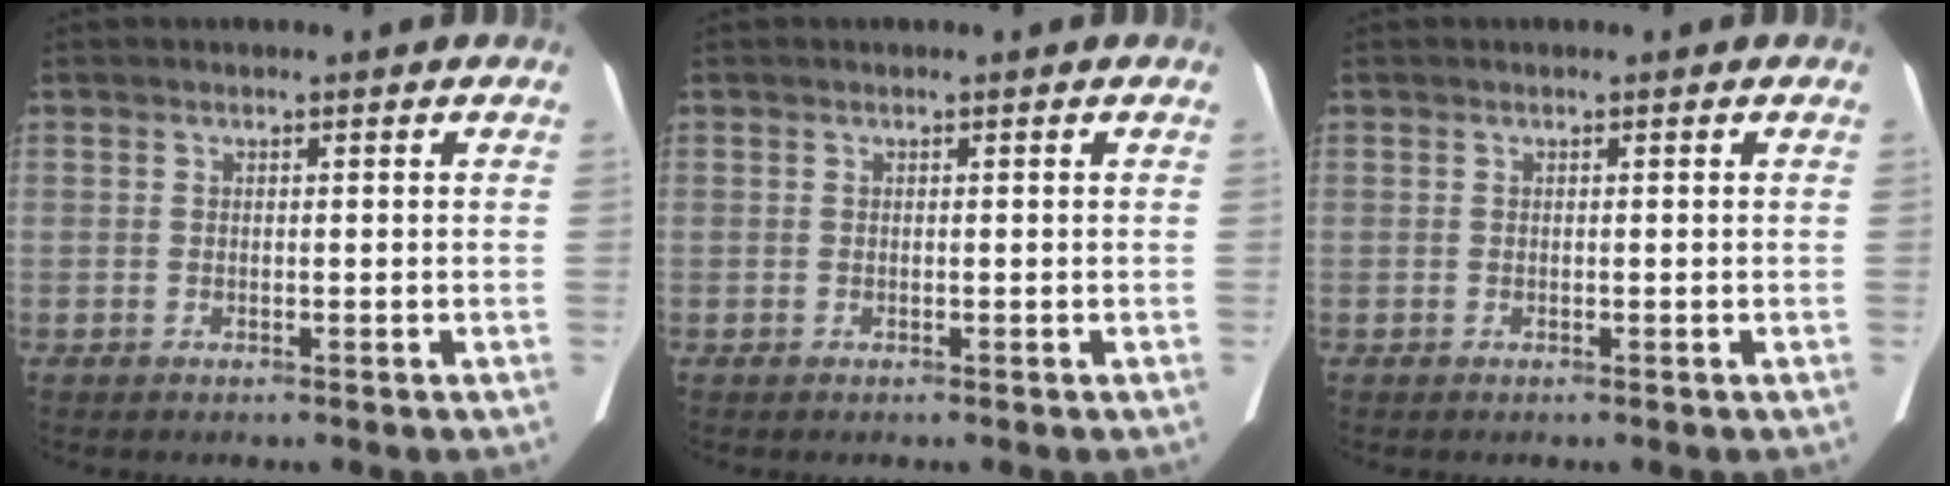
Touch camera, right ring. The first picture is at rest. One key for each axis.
{"total": 0.0}
{"total": 0.0}